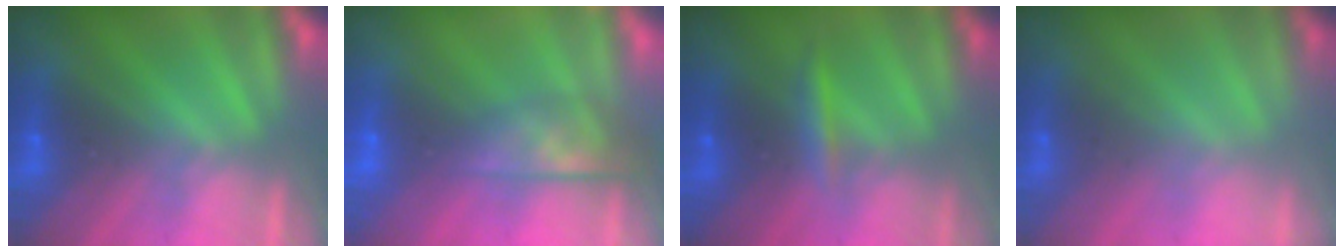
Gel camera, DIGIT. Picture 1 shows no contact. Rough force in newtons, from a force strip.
{"total": 7.2}
{"total": 2.3}
{"total": 1.6}